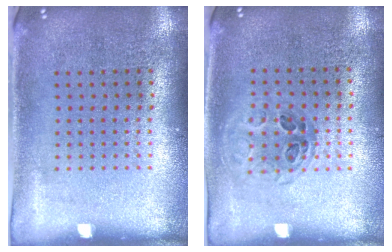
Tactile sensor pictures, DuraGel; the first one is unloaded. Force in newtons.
{"total": 0.9, "press": 0.8, "slide": 0.4}